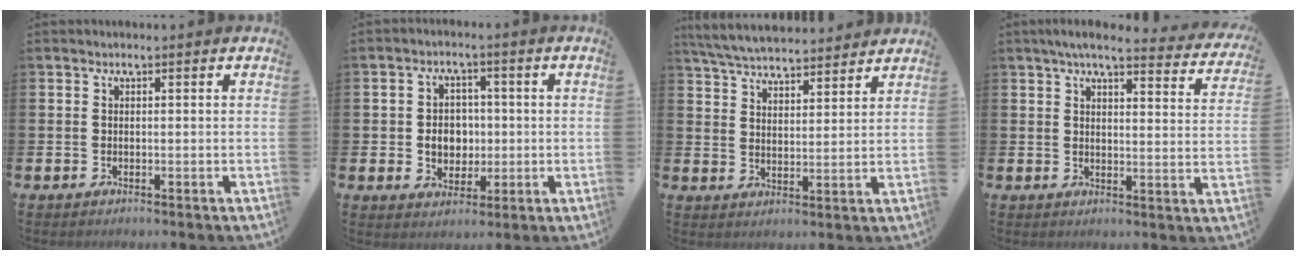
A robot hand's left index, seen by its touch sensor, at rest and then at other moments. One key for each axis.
{"total": 4.3, "fx": 0.1, "fy": 3.9, "fz": 1.9, "tx": -0.029, "ty": 0.004, "tz": -0.008}
{"total": 6.1, "fx": 5.9, "fy": 0.7, "fz": 1.0, "tx": -0.042, "ty": -0.033, "tz": 0.107}
{"total": 5.0, "fx": 4.5, "fy": 0.6, "fz": 2.1, "tx": -0.042, "ty": -0.026, "tz": 0.075}